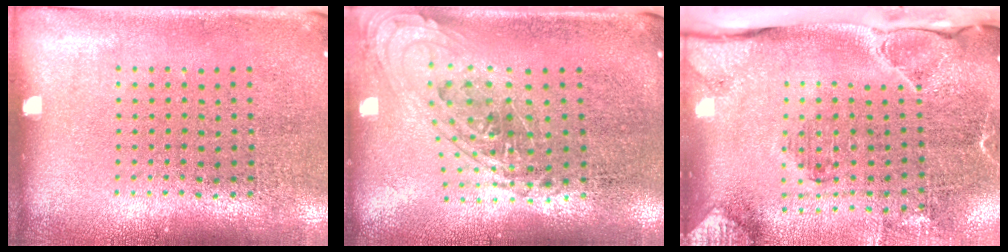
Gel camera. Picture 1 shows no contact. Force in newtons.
{"total": 1.1, "press": 1.0, "slide": 0.4}
{"total": 3.0, "press": 2.3, "slide": 1.9}